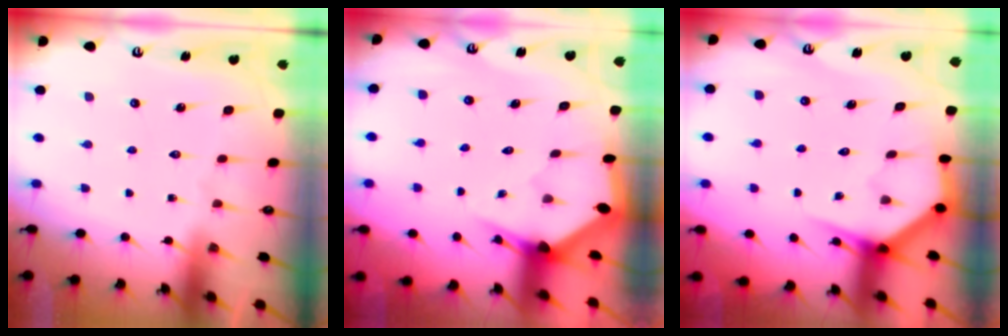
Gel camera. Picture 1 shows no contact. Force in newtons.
{"total": 2.9, "press": 2.9, "slide": 0.2}
{"total": 4.1, "press": 4.1, "slide": 0.3}